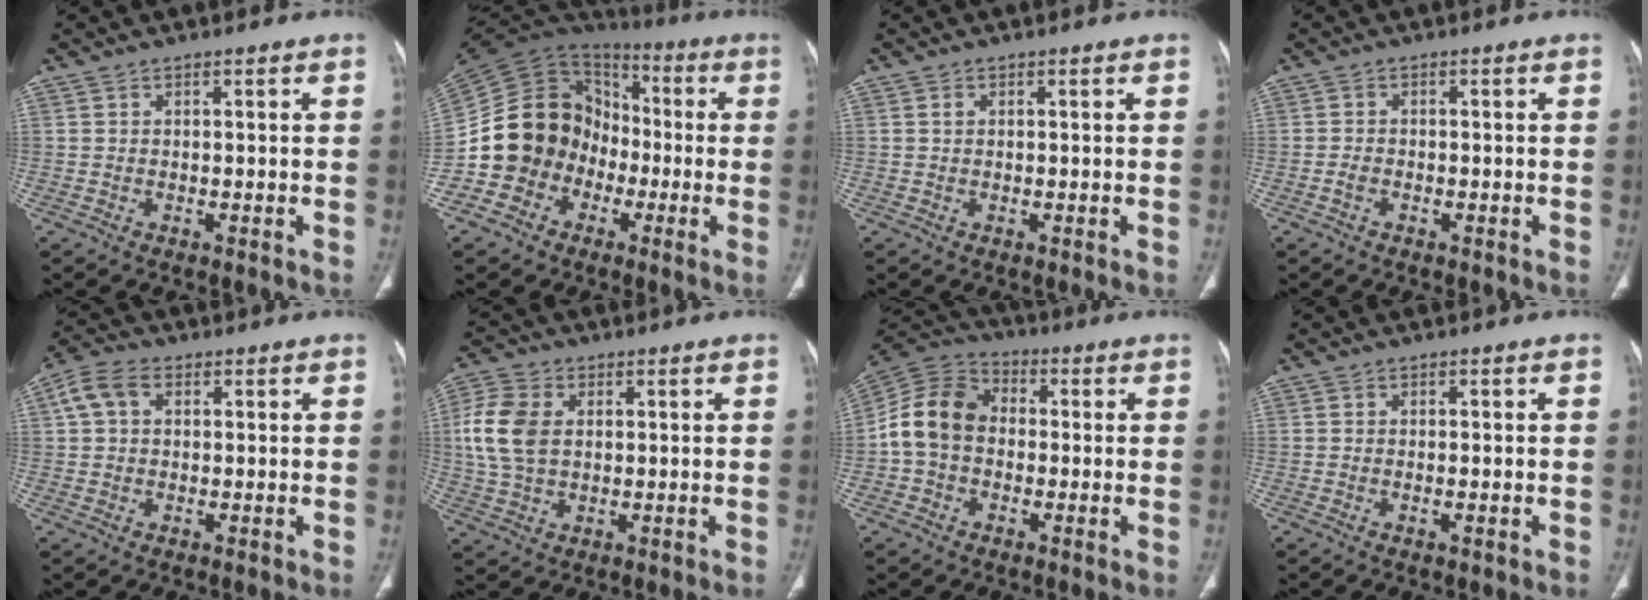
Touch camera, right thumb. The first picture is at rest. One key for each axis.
{"total": 16.3, "fx": -4.9, "fy": 14.5, "fz": 5.6, "tx": -0.067, "ty": 0.068, "tz": -0.091}
{"total": 0.6, "fx": 0.2, "fy": 0.4, "fz": 0.4, "tx": -0.007, "ty": 0.002, "tz": 0.004}
{"total": 1.4, "fx": -0.7, "fy": 0.9, "fz": 0.9, "tx": -0.018, "ty": 0.004, "tz": -0.017}
{"total": 5.7, "fx": 1.5, "fy": 4.0, "fz": 3.7, "tx": -0.075, "ty": 0.017, "tz": 0.025}
{"total": 9.4, "fx": 1.3, "fy": 6.3, "fz": 6.8, "tx": -0.153, "ty": 0.008, "tz": 0.026}
{"total": 11.3, "fx": -0.7, "fy": 8.9, "fz": 7.0, "tx": -0.126, "ty": 0.036, "tz": -0.025}
{"total": 1.0, "fx": -0.3, "fy": 0.2, "fz": 0.9, "tx": -0.016, "ty": -0.003, "tz": -0.005}